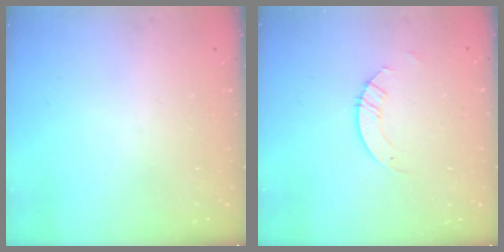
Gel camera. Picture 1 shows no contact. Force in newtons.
{"total": 2.9, "press": 2.9, "slide": 0.3}